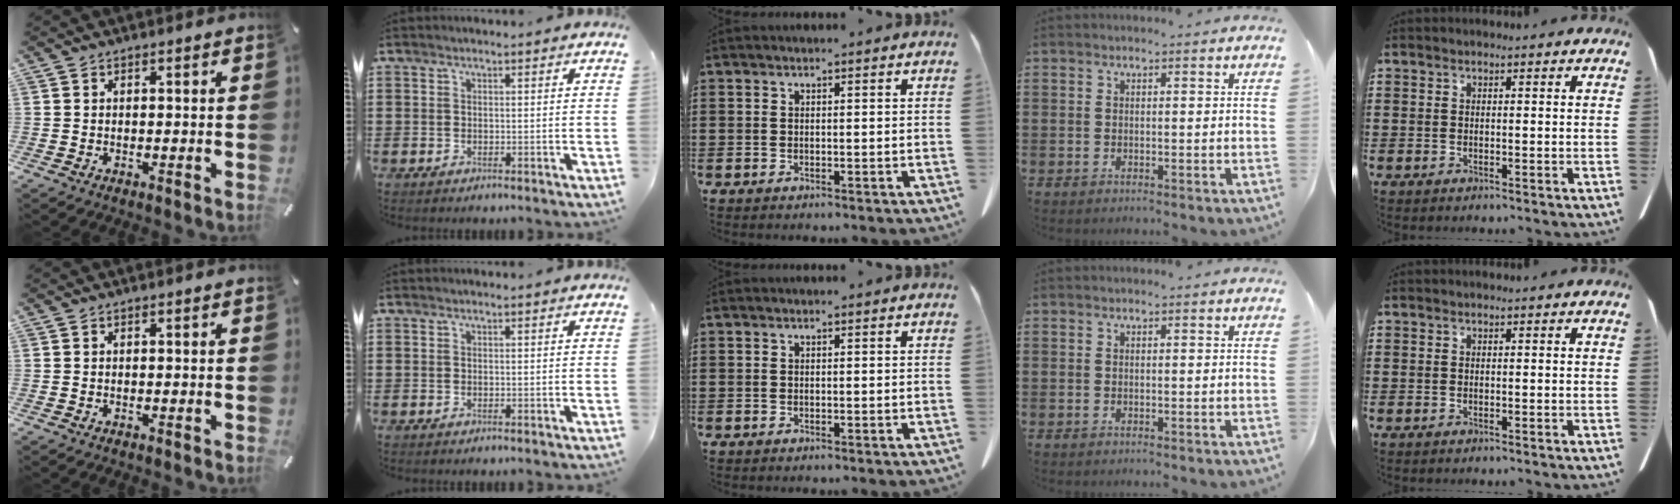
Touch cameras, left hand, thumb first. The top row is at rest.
{}